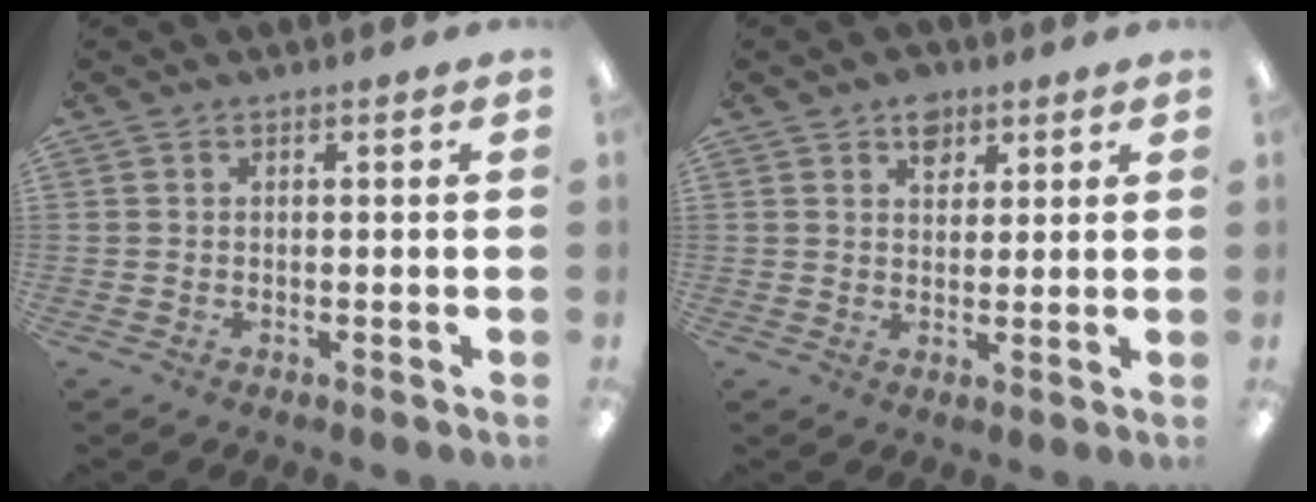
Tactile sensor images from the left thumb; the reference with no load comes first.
{"total": 5.2, "force": [3.2, 3.5, 2.1], "torque": [-0.011, -0.011, 0.052]}